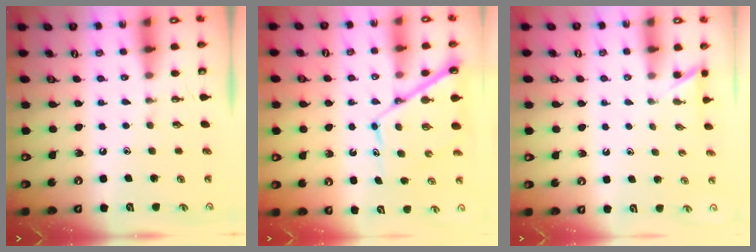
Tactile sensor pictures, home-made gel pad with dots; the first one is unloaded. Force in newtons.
{"total": 10.5, "press": 10.4, "slide": 1.1}
{"total": 2.3, "press": 2.3, "slide": 0.2}